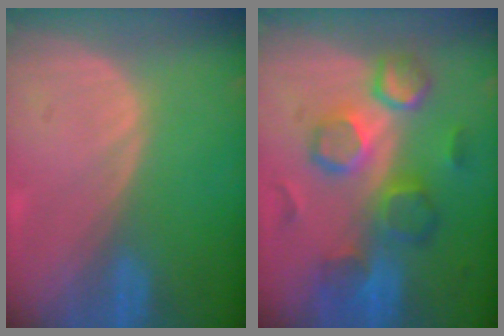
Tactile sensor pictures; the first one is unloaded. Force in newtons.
{"total": 9.4, "press": 9.1, "slide": 2.5}